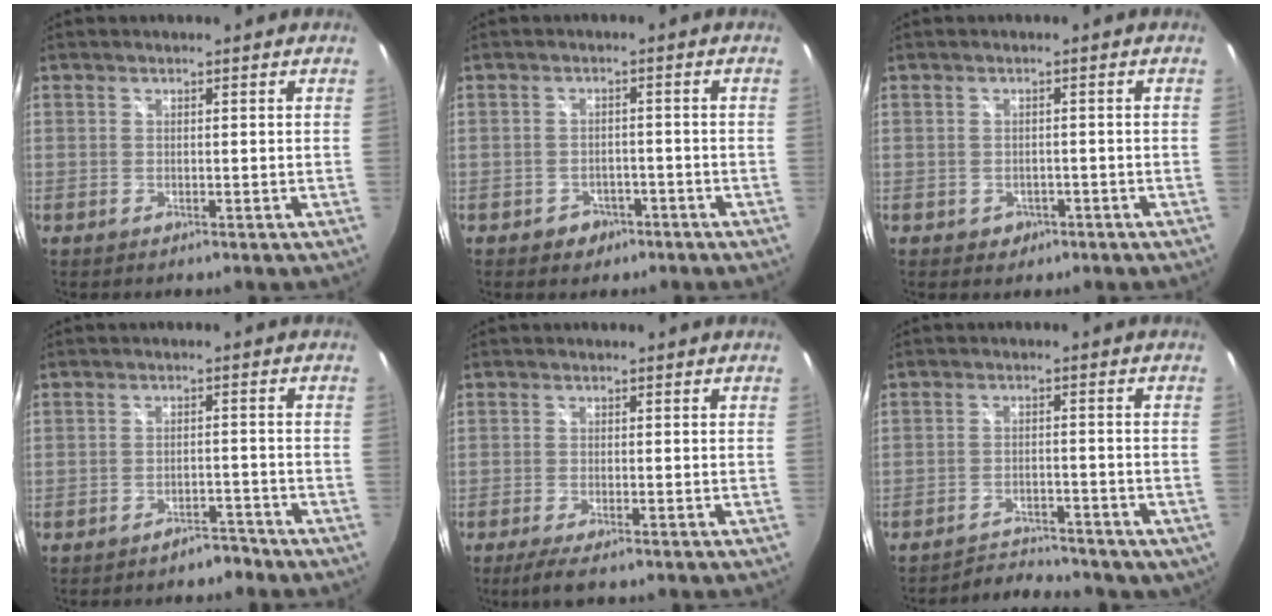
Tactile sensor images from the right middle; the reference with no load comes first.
{"total": 4.0, "force": [-2.5, 3.1, 0.6], "torque": [-0.025, 0.006, -0.028]}
{"total": 2.7, "force": [-1.2, 2.4, 0.6], "torque": [-0.018, 0.000, -0.010]}
{"total": 3.3, "force": [-2.9, 1.4, 0.8], "torque": [-0.019, 0.008, -0.038]}
{"total": 3.4, "force": [-2.4, 0.2, 2.5], "torque": [-0.050, -0.016, -0.042]}
{"total": 7.5, "force": [-6.5, 3.3, 1.9], "torque": [-0.050, 0.001, -0.088]}